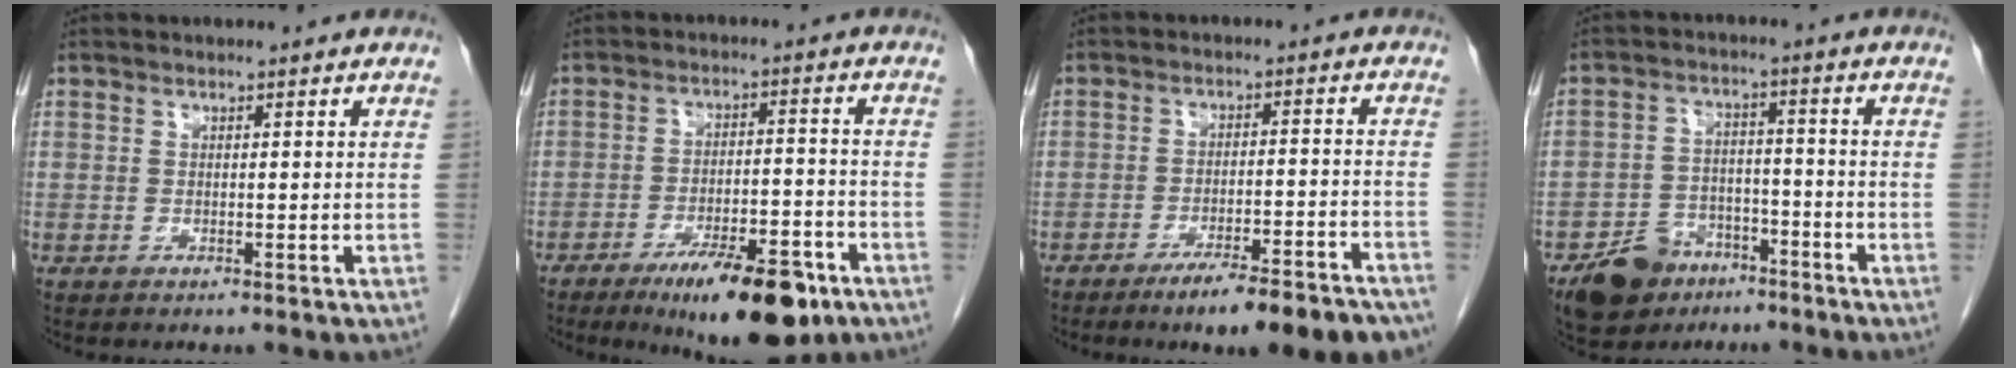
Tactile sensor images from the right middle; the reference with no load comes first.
{"total": 13.1, "force": [-8.3, 3.5, 9.6], "torque": [-0.139, -0.008, -0.124]}
{"total": 12.7, "force": [-10.0, 1.3, 7.8], "torque": [-0.076, 0.004, -0.143]}
{"total": 8.6, "force": [-6.0, 5.5, 2.8], "torque": [-0.055, 0.006, -0.099]}